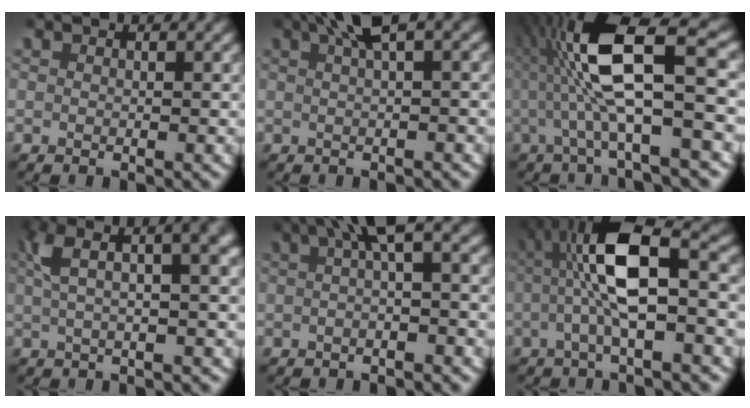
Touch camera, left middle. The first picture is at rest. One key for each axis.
{"total": 3.8, "fx": 1.9, "fy": 0.8, "fz": 3.2, "tx": -0.055, "ty": 0.014, "tz": 0.027}
{"total": 10.2, "fx": 1.2, "fy": 2.6, "fz": 9.7, "tx": -0.186, "ty": 0.015, "tz": 0.012}
{"total": 8.6, "fx": 3.5, "fy": 3.5, "fz": 7.0, "tx": -0.099, "ty": 0.048, "tz": 0.037}
{"total": 3.7, "fx": 0.9, "fy": 0.7, "fz": 3.5, "tx": -0.053, "ty": 0.018, "tz": 0.008}
{"total": 8.5, "fx": 0.4, "fy": 3.1, "fz": 7.9, "tx": -0.151, "ty": 0.012, "tz": 0.000}